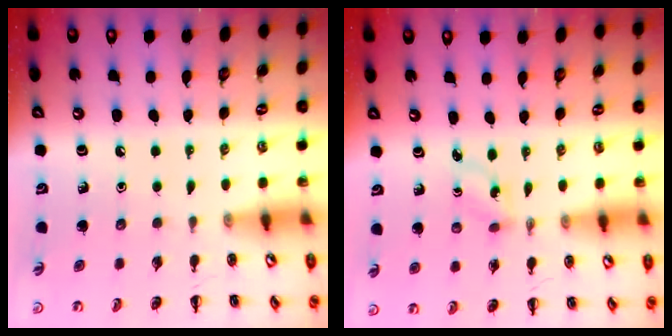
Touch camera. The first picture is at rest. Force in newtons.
{"total": 2.0, "press": 1.8, "slide": 0.8}